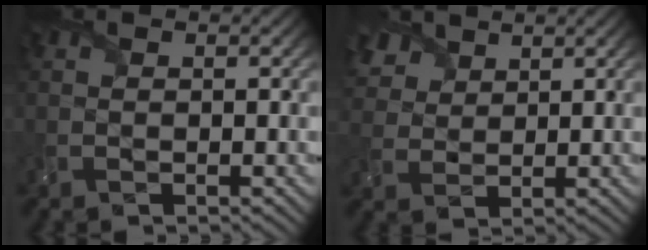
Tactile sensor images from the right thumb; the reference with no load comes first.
{"total": 5.6, "force": [3.7, 3.5, 2.4], "torque": [-0.080, 0.011, 0.071]}